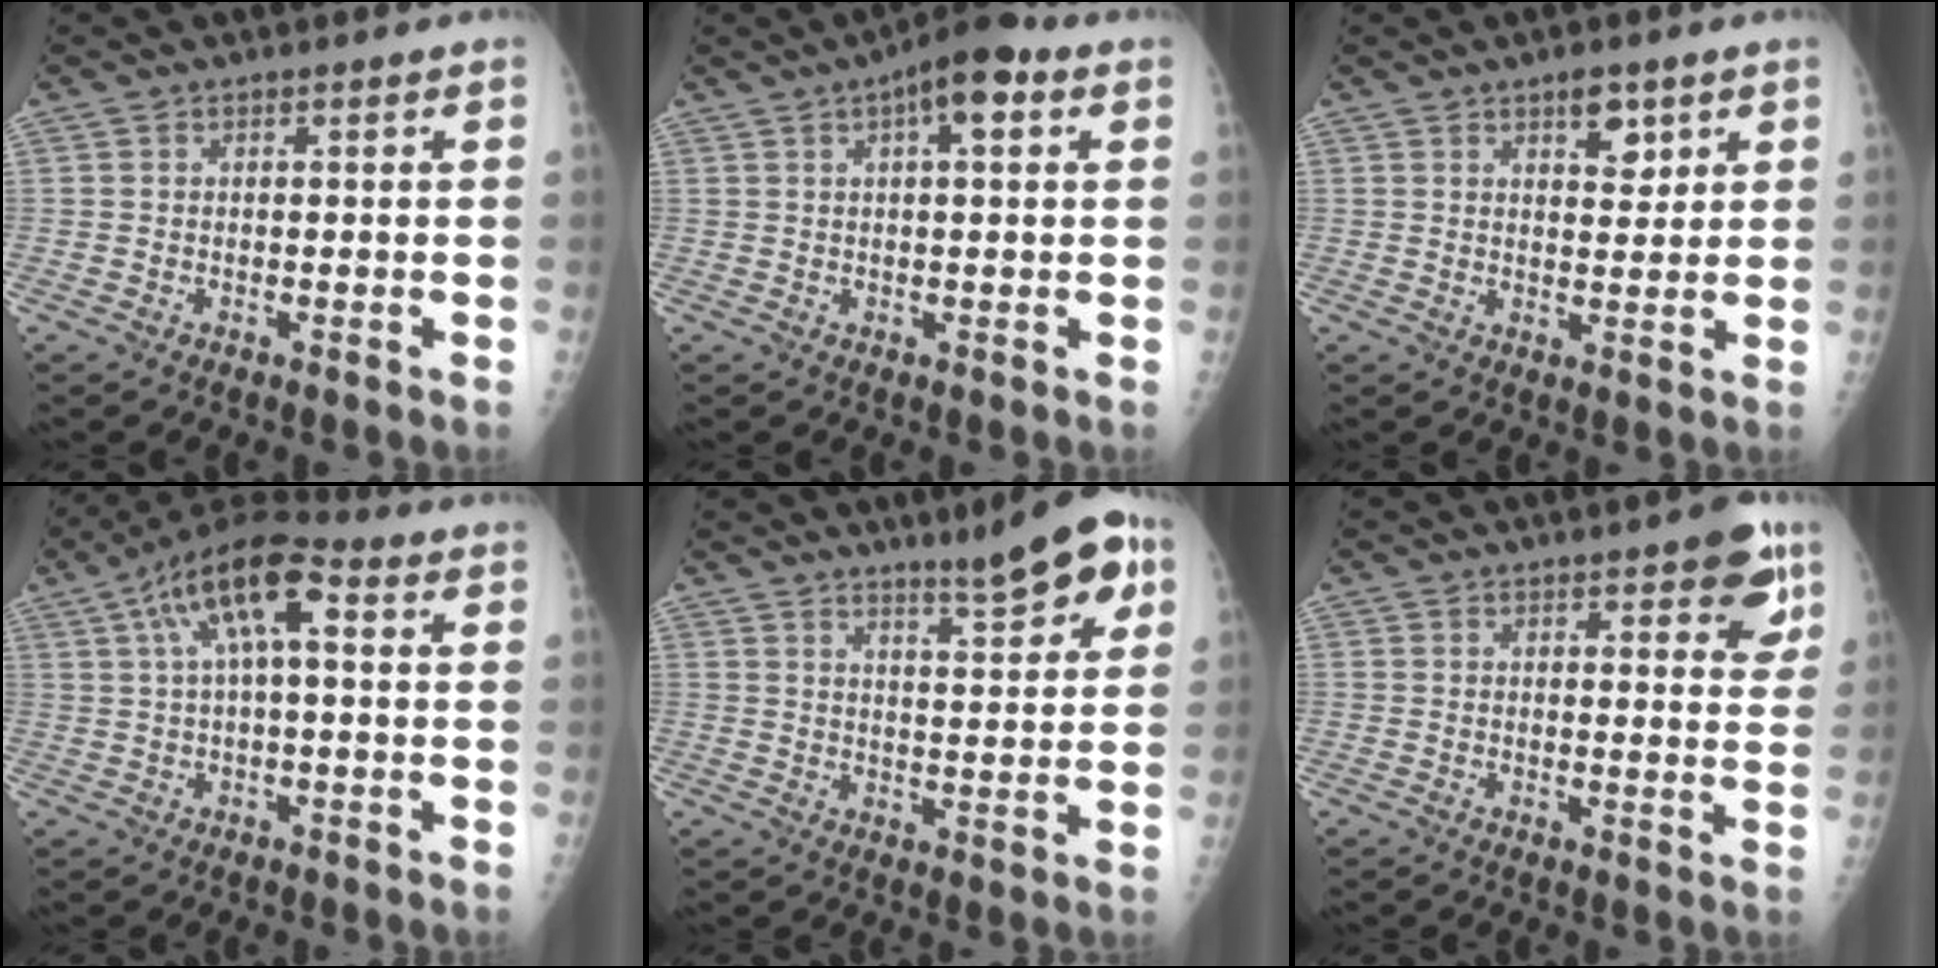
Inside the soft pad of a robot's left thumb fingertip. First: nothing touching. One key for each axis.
{"total": 7.8, "fx": 3.0, "fy": 2.7, "fz": 6.7, "tx": -0.091, "ty": 0.014, "tz": 0.038}
{"total": 4.8, "fx": 2.6, "fy": 2.4, "fz": 3.2, "tx": -0.022, "ty": -0.015, "tz": 0.037}
{"total": 12.3, "fx": 3.2, "fy": 4.9, "fz": 10.8, "tx": -0.191, "ty": 0.039, "tz": 0.047}
{"total": 10.5, "fx": 6.1, "fy": 2.3, "fz": 8.2, "tx": -0.090, "ty": -0.021, "tz": 0.085}
{"total": 8.0, "fx": 4.2, "fy": 2.9, "fz": 6.1, "tx": -0.041, "ty": -0.015, "tz": 0.046}